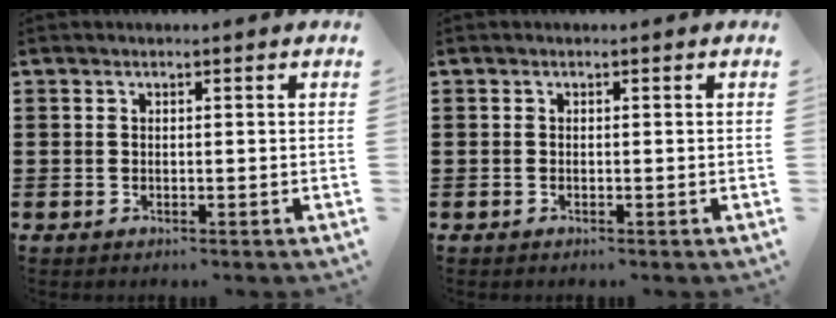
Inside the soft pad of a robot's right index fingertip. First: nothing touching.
{"total": 0.0}